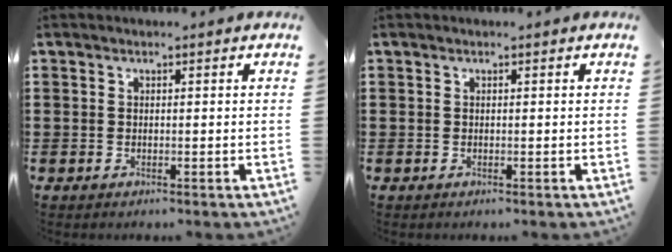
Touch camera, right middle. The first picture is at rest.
{"total": 0.0}